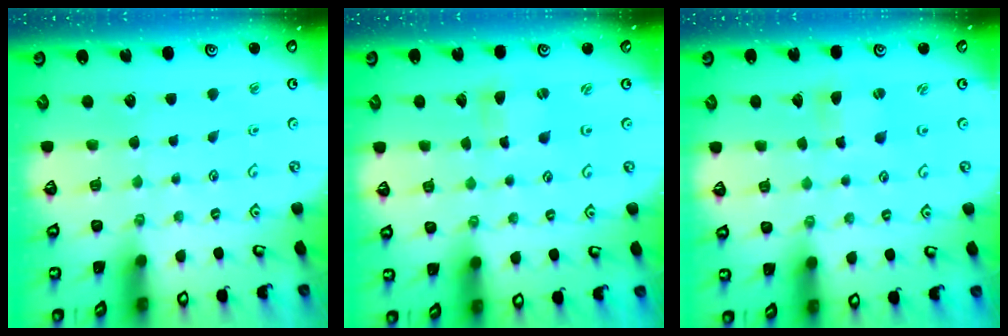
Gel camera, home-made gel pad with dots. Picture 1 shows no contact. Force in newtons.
{"total": 0.7, "press": 0.7, "slide": 0.1}
{"total": 1.3, "press": 1.2, "slide": 0.2}